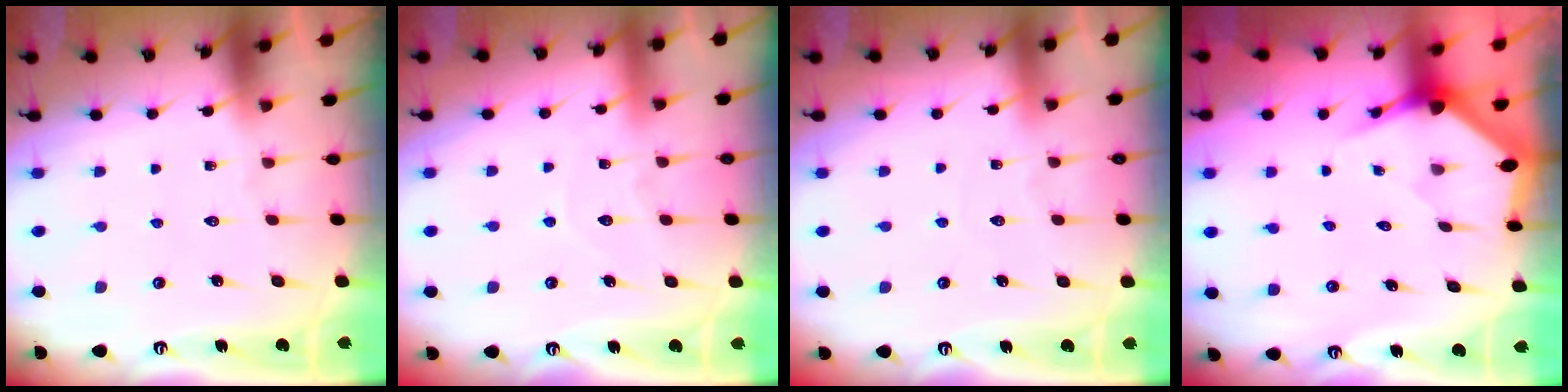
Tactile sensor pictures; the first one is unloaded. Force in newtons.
{"total": 6.0, "press": 6.0, "slide": 0.6}
{"total": 2.7, "press": 2.7, "slide": 0.3}
{"total": 2.9, "press": 2.9, "slide": 0.2}